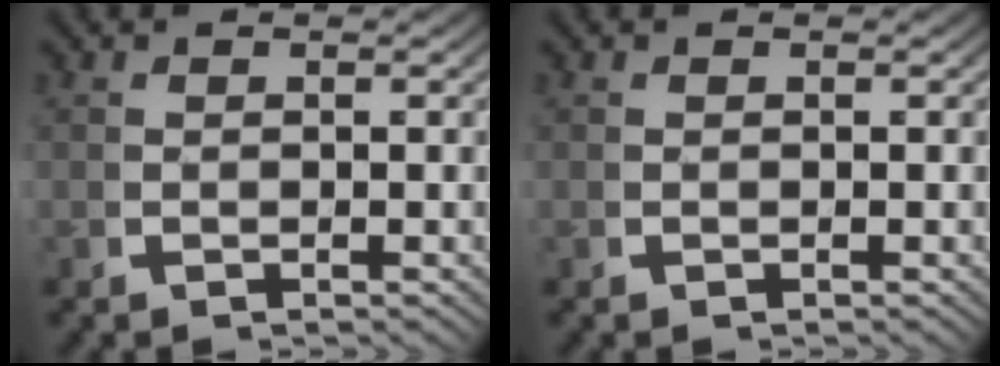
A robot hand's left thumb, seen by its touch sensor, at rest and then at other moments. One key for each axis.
{"total": 0.0}